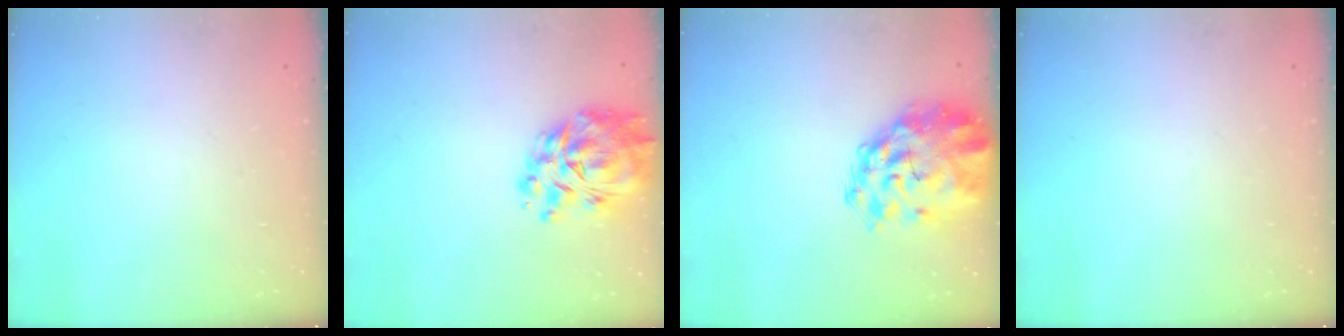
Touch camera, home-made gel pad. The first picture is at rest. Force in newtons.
{"total": 12.2, "press": 11.4, "slide": 4.4}
{"total": 3.8, "press": 3.6, "slide": 1.2}
{"total": 0.0}